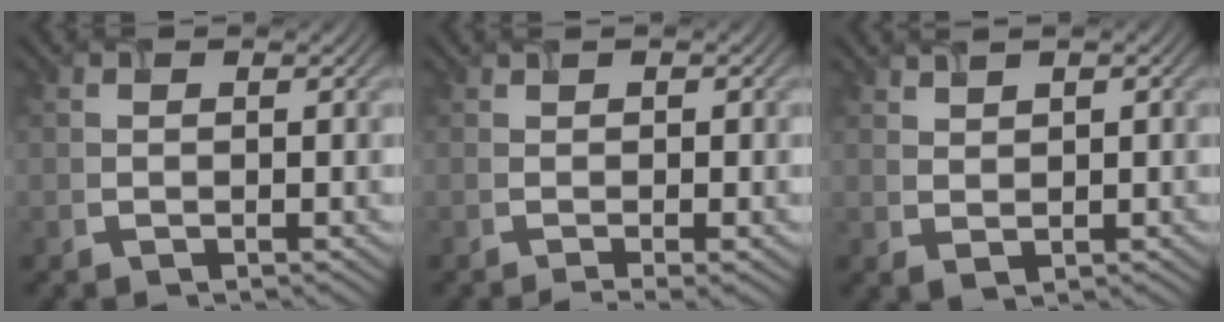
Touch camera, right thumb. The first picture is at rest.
{"total": 1.8, "force": [-0.3, 0.1, 1.8], "torque": [-0.032, -0.006, -0.003]}
{"total": 1.7, "force": [1.2, 0.6, 1.0], "torque": [-0.024, -0.001, 0.030]}